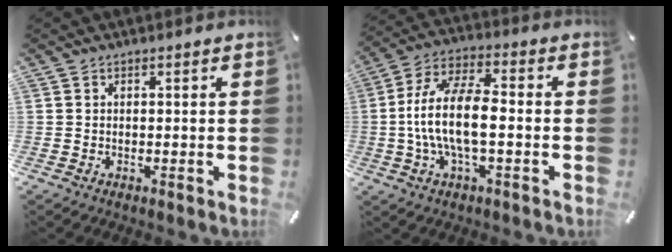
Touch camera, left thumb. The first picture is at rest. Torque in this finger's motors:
{"motor_torque": [1.06, 3.10, 0.98, -0.64, 0.63]}